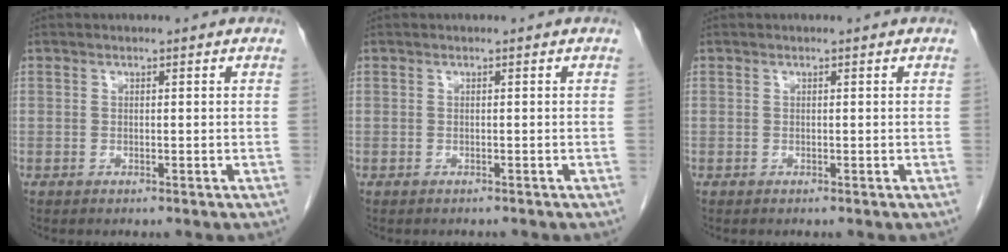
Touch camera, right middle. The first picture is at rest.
{"total": 0.7, "force": [-0.7, 0.2, 0.0], "torque": [-0.008, -0.001, -0.012]}
{"total": 0.0}